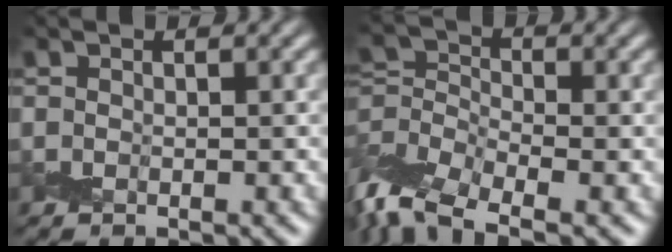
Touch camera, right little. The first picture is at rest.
{"total": 6.8, "force": [-4.6, 2.8, 4.2], "torque": [-0.085, -0.003, -0.108]}